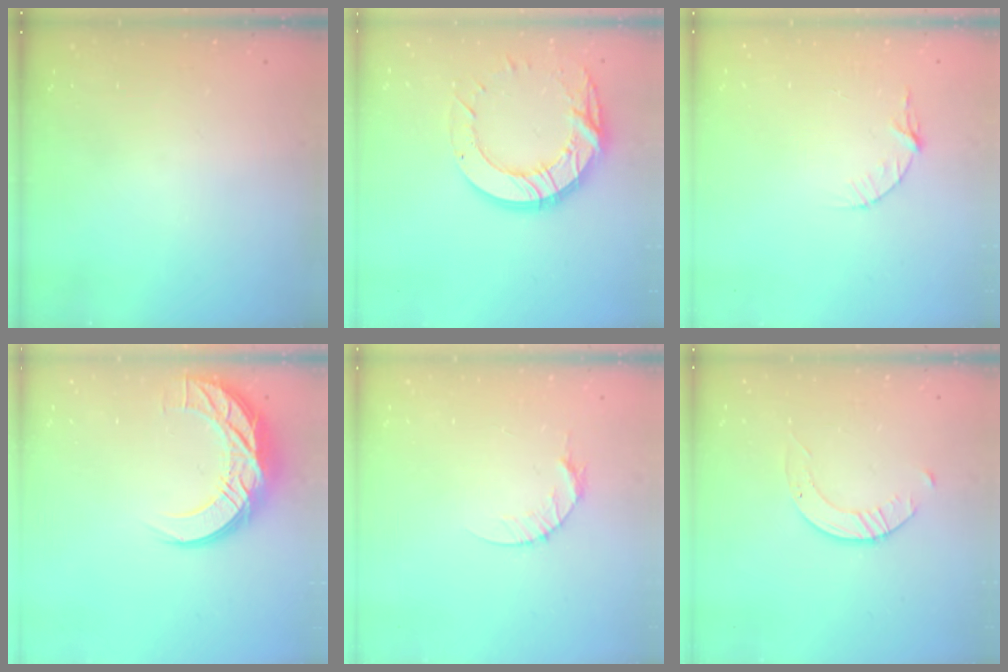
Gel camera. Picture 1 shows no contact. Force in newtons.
{"total": 15.8, "press": 15.8, "slide": 1.1}
{"total": 3.4, "press": 3.4, "slide": 0.4}
{"total": 13.7, "press": 13.7, "slide": 0.9}
{"total": 4.7, "press": 4.7, "slide": 0.6}
{"total": 2.7, "press": 2.7, "slide": 0.3}